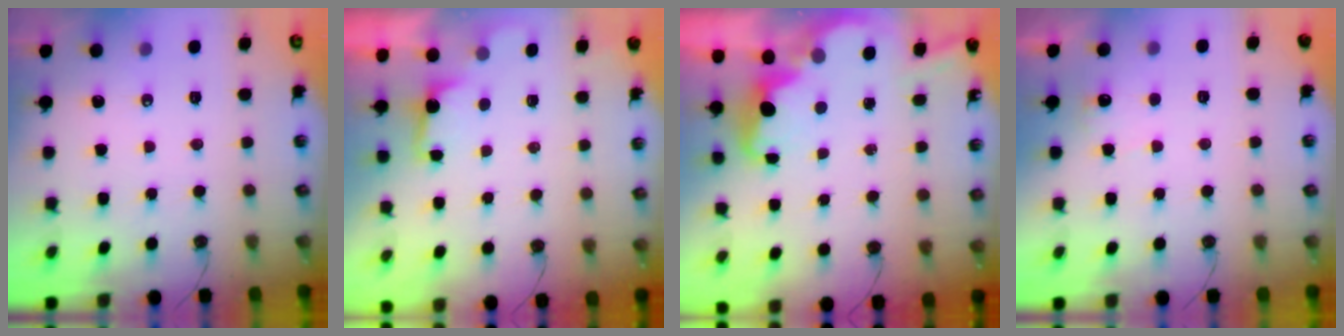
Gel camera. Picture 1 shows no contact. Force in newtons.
{"total": 1.1, "press": 0.7, "slide": 0.8}
{"total": 3.9, "press": 3.8, "slide": 0.7}
{"total": 5.8, "press": 5.7, "slide": 1.2}